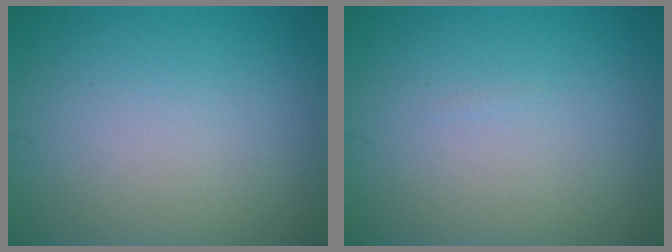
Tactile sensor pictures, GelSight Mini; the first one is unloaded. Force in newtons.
{"total": 0.0}